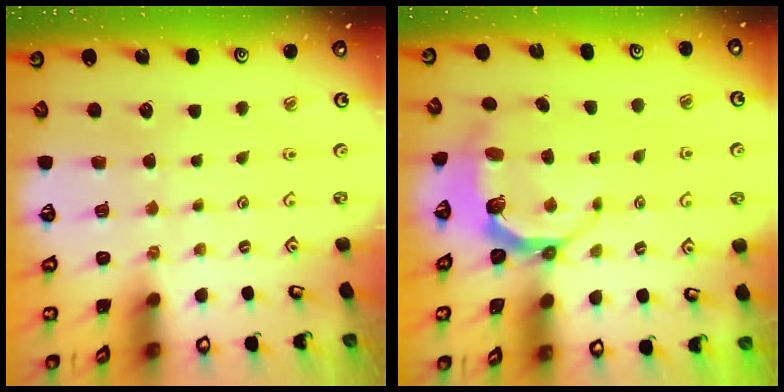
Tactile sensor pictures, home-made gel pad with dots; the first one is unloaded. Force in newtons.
{"total": 6.6, "press": 5.3, "slide": 3.9}